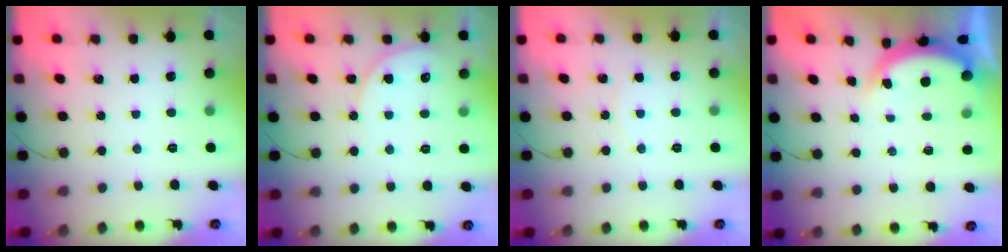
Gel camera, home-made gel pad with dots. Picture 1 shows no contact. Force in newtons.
{"total": 5.9, "press": 5.9, "slide": 0.7}
{"total": 2.2, "press": 2.1, "slide": 0.4}
{"total": 4.9, "press": 4.9, "slide": 0.6}